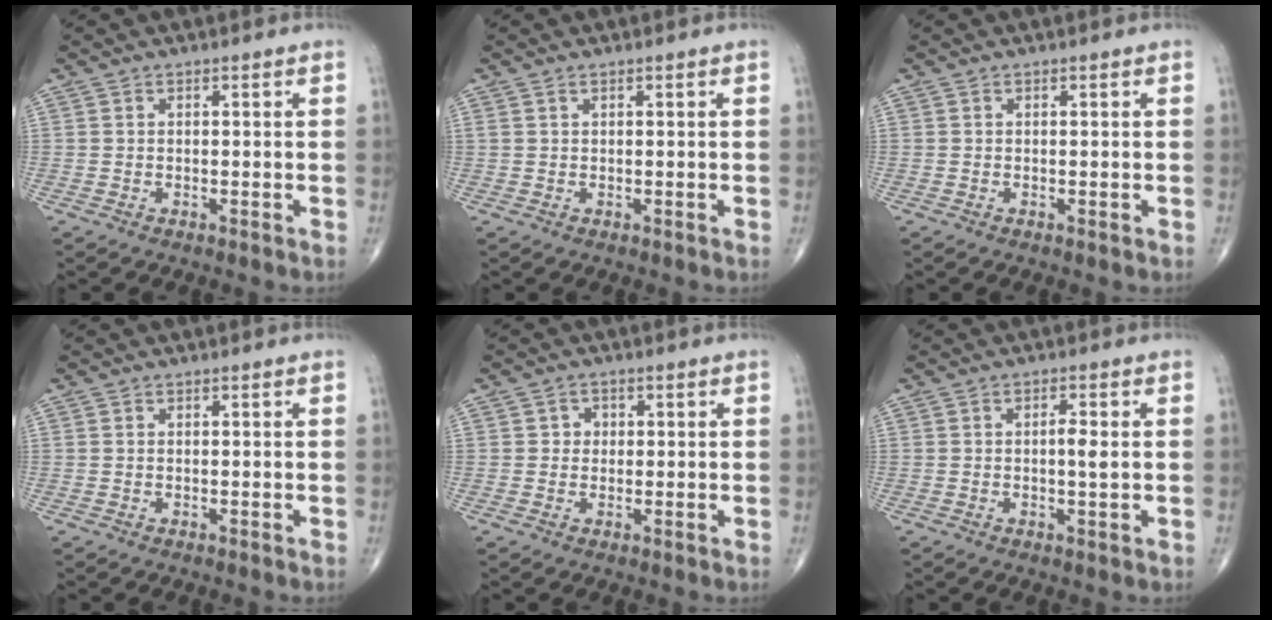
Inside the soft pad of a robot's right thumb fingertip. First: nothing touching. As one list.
[{"total": 0.6, "force": [0.4, 0.2, 0.4], "torque": [-0.012, 0.009, 0.012]}, {"total": 0.0}, {"total": 0.0}, {"total": 2.0, "force": [0.2, 1.9, 0.7], "torque": [0.007, 0.004, -0.001]}, {"total": 3.0, "force": [0.0, 0.7, 2.9], "torque": [-0.047, -0.002, -0.002]}]